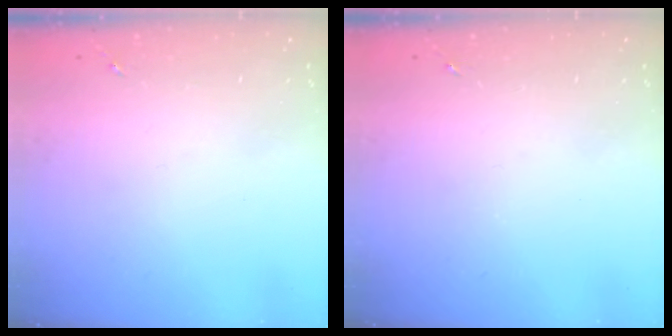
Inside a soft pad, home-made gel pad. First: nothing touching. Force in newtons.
{"total": 0.0}